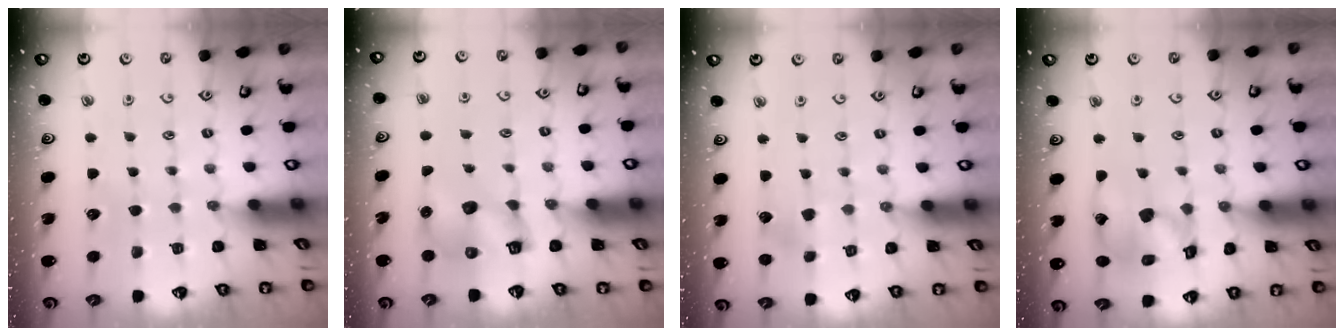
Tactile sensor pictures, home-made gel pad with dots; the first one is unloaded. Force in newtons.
{"total": 7.2, "press": 7.1, "slide": 0.9}
{"total": 3.6, "press": 3.5, "slide": 0.4}
{"total": 14.1, "press": 13.9, "slide": 2.0}